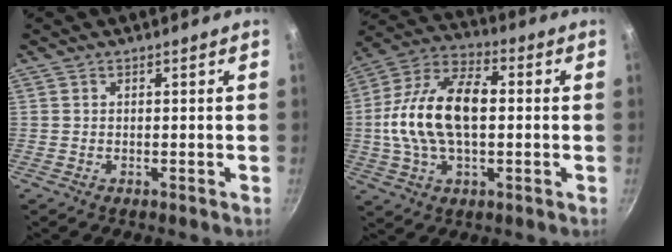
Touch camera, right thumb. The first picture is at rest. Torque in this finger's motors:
{"motor_torque": [0.05, 1.04, 1.11, -1.08, 0.20]}